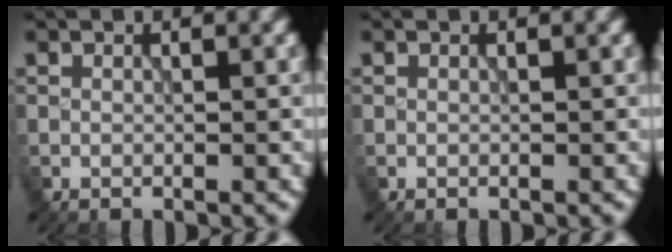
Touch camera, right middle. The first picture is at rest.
{"total": 0.0}